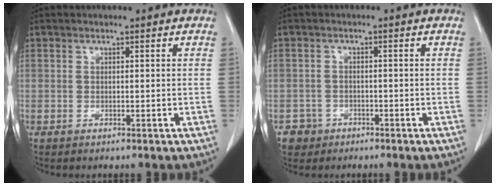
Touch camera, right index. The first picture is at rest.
{"total": 3.2, "force": [-1.8, 2.6, -0.3], "torque": [0.007, 0.012, -0.033]}